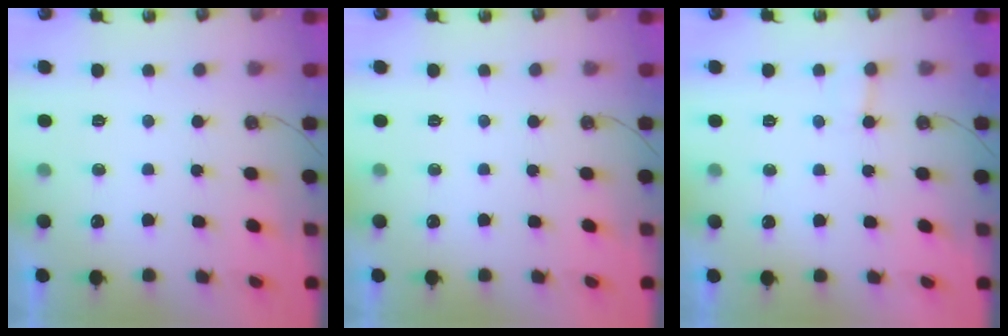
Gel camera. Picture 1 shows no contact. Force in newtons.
{"total": 0.0}
{"total": 5.3, "press": 5.2, "slide": 0.5}